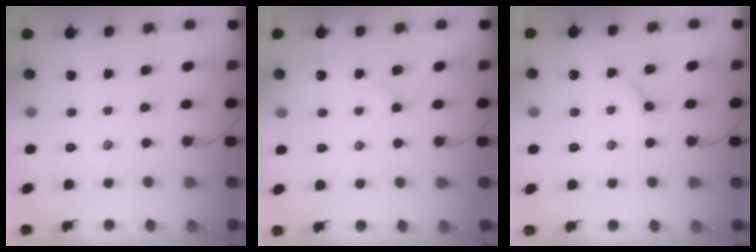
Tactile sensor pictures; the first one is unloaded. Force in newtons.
{"total": 2.9, "press": 2.8, "slide": 0.3}
{"total": 2.9, "press": 2.8, "slide": 0.4}